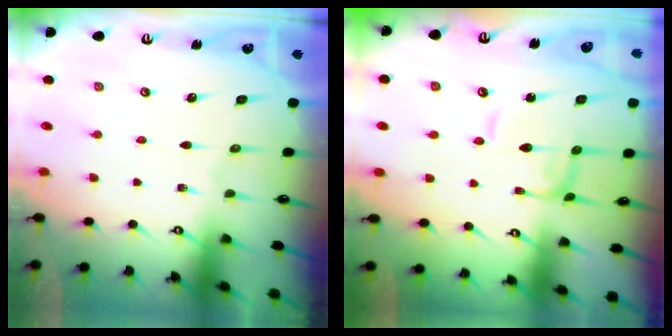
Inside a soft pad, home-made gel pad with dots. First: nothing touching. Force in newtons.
{"total": 0.7, "press": 0.7, "slide": 0.3}